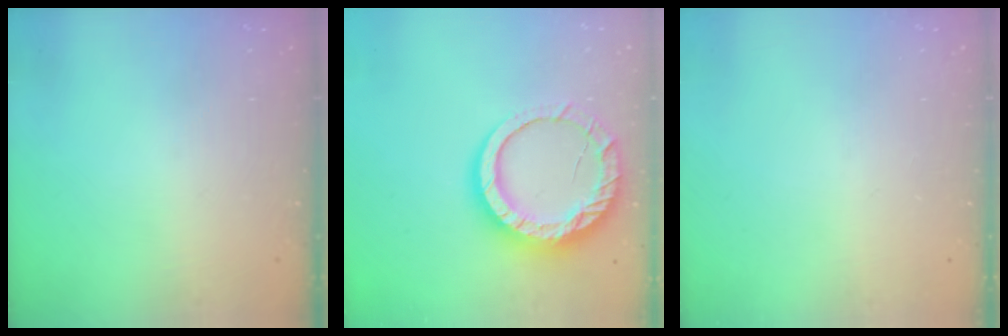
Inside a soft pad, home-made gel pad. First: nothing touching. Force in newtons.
{"total": 16.2, "press": 16.1, "slide": 1.2}
{"total": 0.0}